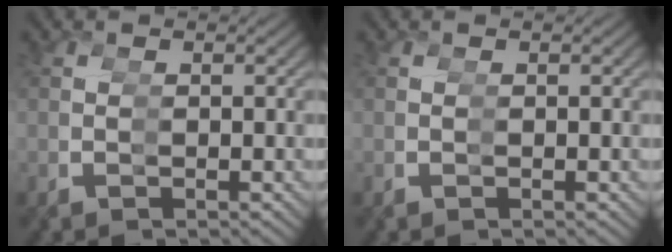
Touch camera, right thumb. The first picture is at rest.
{"total": 0.0}